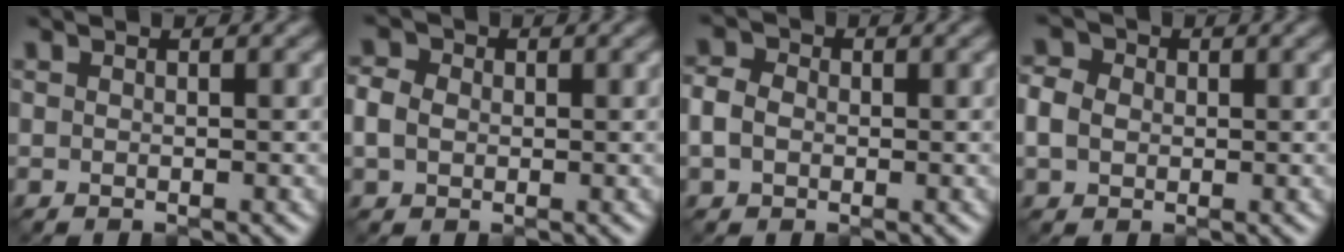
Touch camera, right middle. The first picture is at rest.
{"total": 2.7, "force": [0.1, 2.3, 1.4], "torque": [-0.041, 0.004, 0.000]}
{"total": 2.6, "force": [-0.2, 2.1, 1.5], "torque": [-0.035, 0.002, -0.011]}
{"total": 3.2, "force": [0.2, 2.7, 1.7], "torque": [-0.047, 0.007, -0.001]}